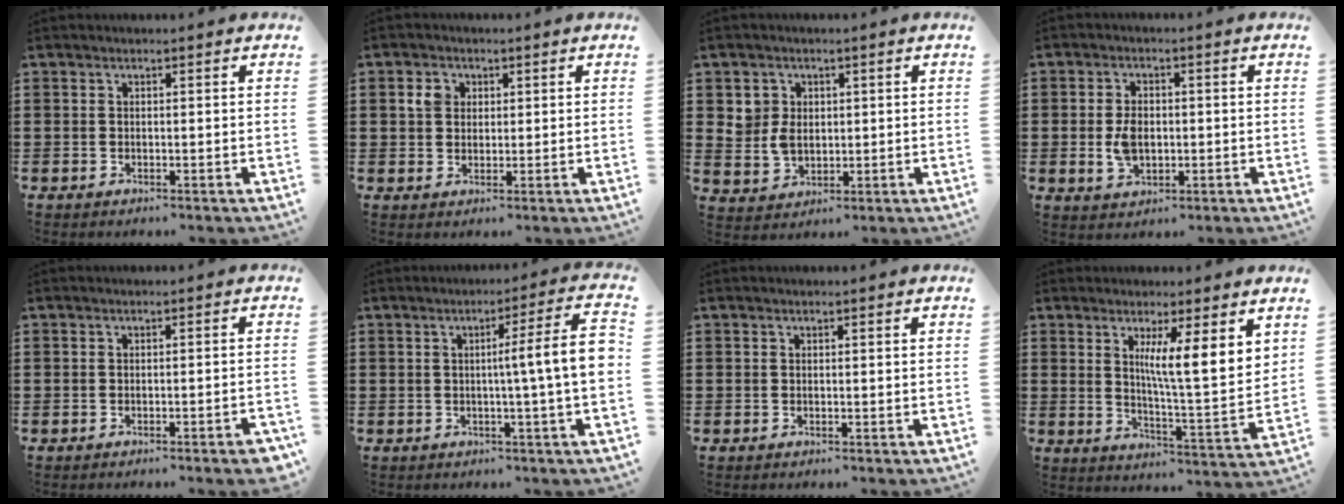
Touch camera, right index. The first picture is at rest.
{"total": 2.9, "force": [1.0, 2.3, 1.3], "torque": [-0.035, 0.011, 0.017]}
{"total": 3.9, "force": [1.0, 3.5, 1.5], "torque": [-0.042, 0.010, 0.019]}
{"total": 4.4, "force": [-0.4, 2.8, 3.4], "torque": [-0.067, 0.000, -0.011]}
{"total": 1.6, "force": [-1.2, 0.0, 1.1], "torque": [-0.017, 0.001, -0.022]}
{"total": 8.3, "force": [0.1, -0.1, 8.3], "torque": [-0.131, -0.014, -0.005]}
{"total": 0.0}
{"total": 7.0, "force": [3.9, 0.3, 5.9], "torque": [-0.100, -0.031, 0.059]}